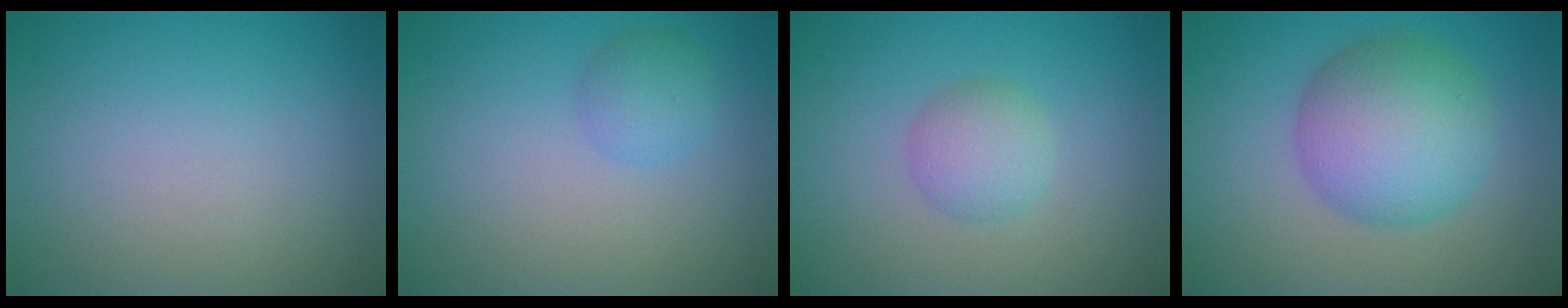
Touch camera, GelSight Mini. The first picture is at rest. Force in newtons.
{"total": 1.8, "press": 1.8, "slide": 0.1}
{"total": 2.4, "press": 2.4, "slide": 0.1}
{"total": 7.4, "press": 7.4, "slide": 0.0}